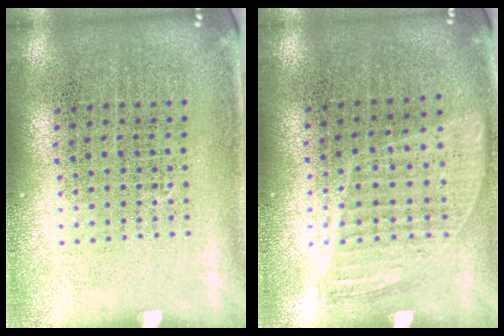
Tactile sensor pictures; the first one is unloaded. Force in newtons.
{"total": 0.9, "press": 0.8, "slide": 0.4}